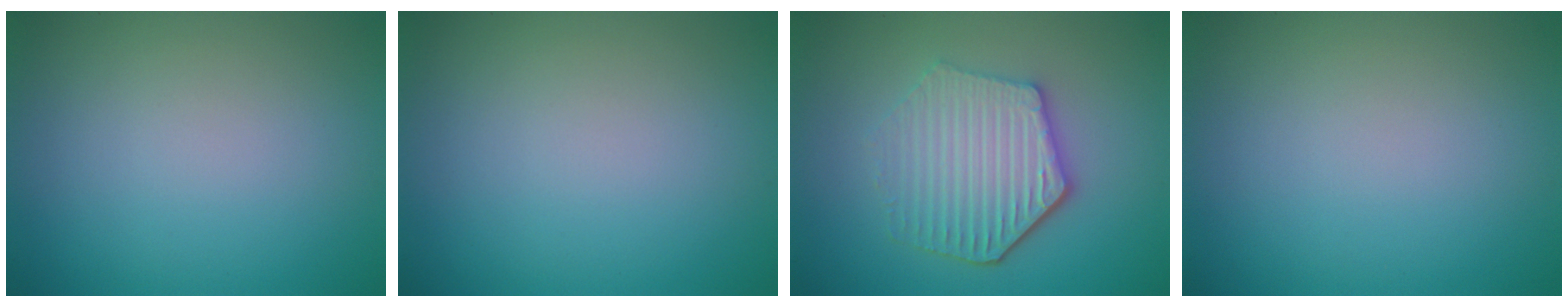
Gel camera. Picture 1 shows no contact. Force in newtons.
{"total": 0.0}
{"total": 5.3, "press": 4.3, "slide": 3.0}
{"total": 0.0}